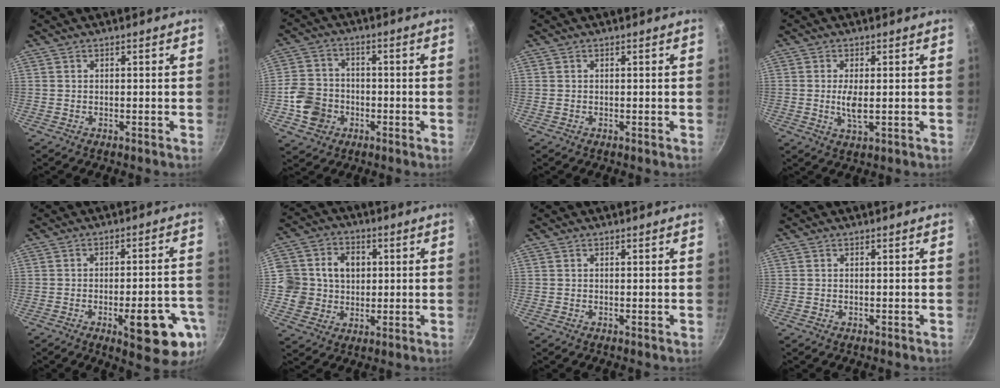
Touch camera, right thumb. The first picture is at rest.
{"total": 8.9, "force": [-2.6, 7.6, 3.9], "torque": [-0.052, 0.018, -0.049]}
{"total": 0.6, "force": [-0.1, 0.4, 0.4], "torque": [-0.010, 0.001, 0.002]}
{"total": 3.8, "force": [-0.1, 1.5, 3.6], "torque": [-0.076, -0.010, 0.001]}
{"total": 14.2, "force": [-5.8, 4.0, 12.4], "torque": [-0.138, 0.024, -0.067]}
{"total": 13.2, "force": [1.8, 11.5, 6.3], "torque": [-0.084, 0.019, 0.041]}
{"total": 0.0}
{"total": 0.0}